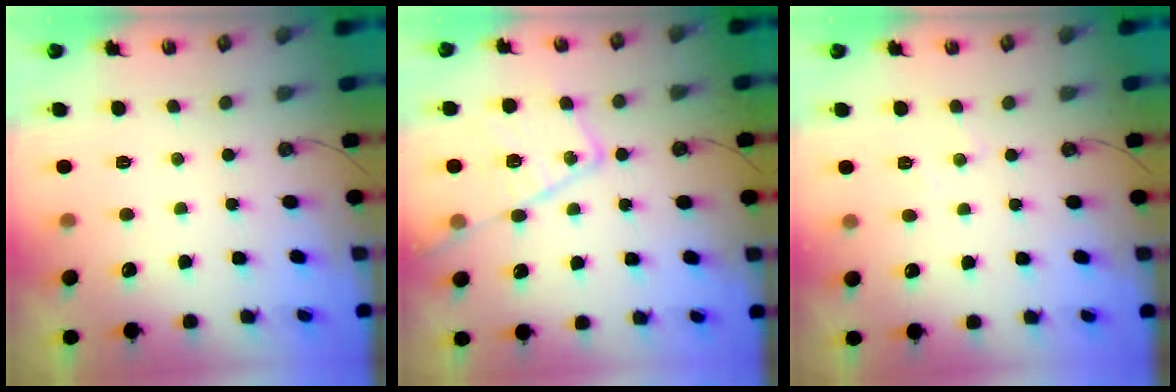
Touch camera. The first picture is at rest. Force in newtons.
{"total": 18.1, "press": 18.0, "slide": 1.5}
{"total": 4.9, "press": 4.9, "slide": 0.8}